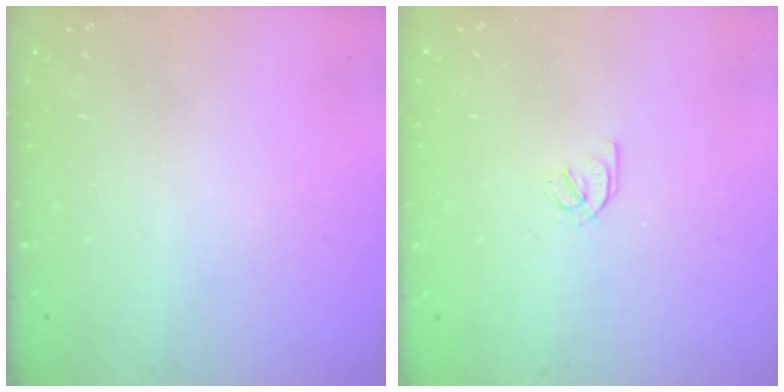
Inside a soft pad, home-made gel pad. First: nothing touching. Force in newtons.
{"total": 2.1, "press": 1.9, "slide": 0.8}